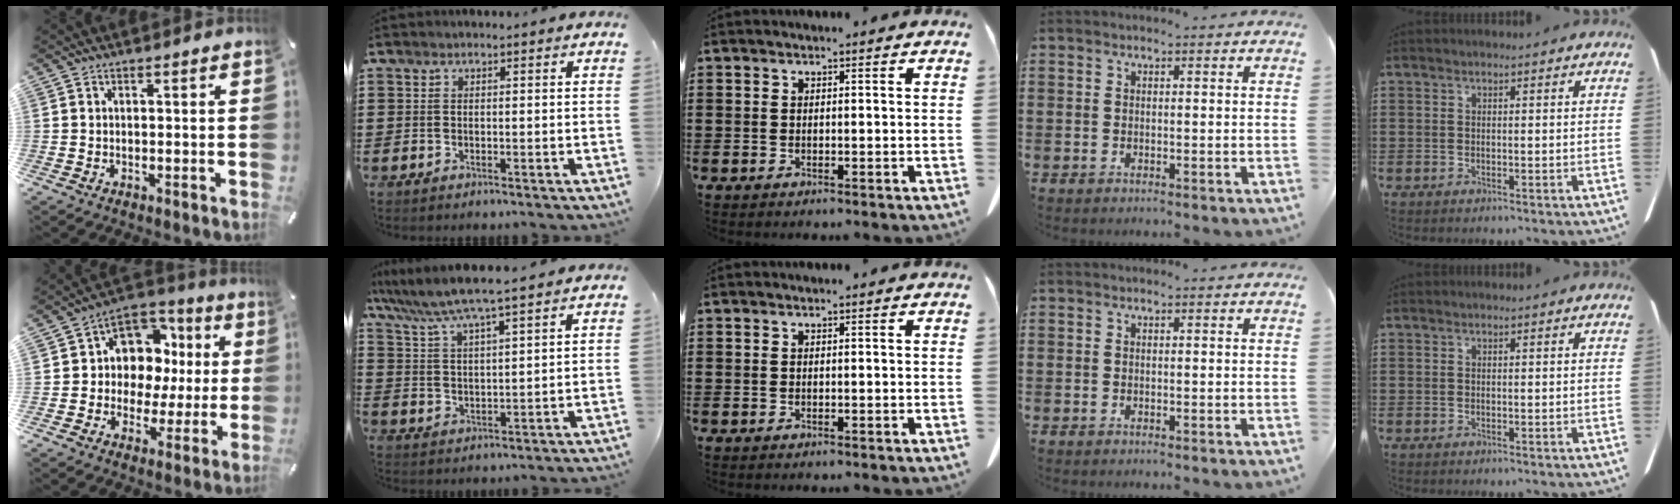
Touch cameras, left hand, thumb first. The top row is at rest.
{"thumb": {"total": 10.2, "force": [2.4, 9.6, 2.5], "torque": [-0.050, -0.024, 0.055]}, "index": {"total": 5.9, "force": [5.2, -0.3, 2.8], "torque": [-0.074, -0.027, 0.088]}}